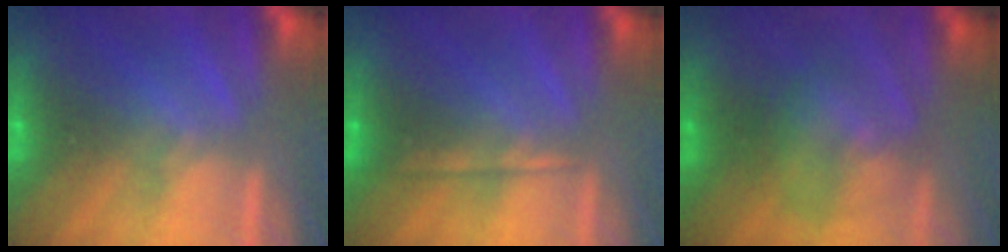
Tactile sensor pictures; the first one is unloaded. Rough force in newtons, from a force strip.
{"total": 2.1}
{"total": 2.3}